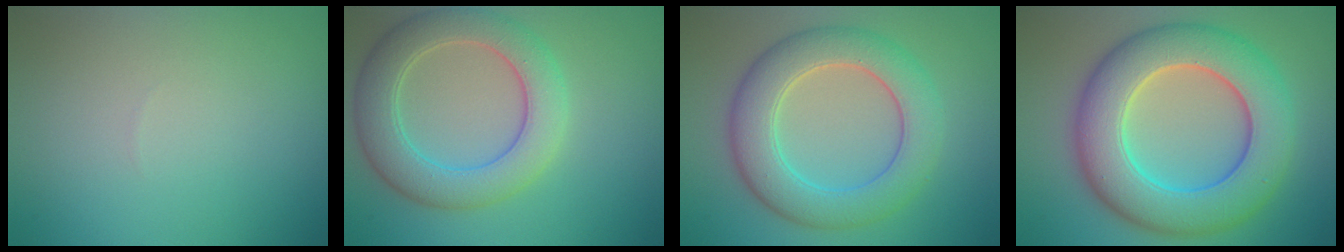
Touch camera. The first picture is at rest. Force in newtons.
{"total": 6.4, "press": 6.4, "slide": 0.4}
{"total": 6.9, "press": 6.9, "slide": 0.0}
{"total": 10.8, "press": 10.8, "slide": 0.6}